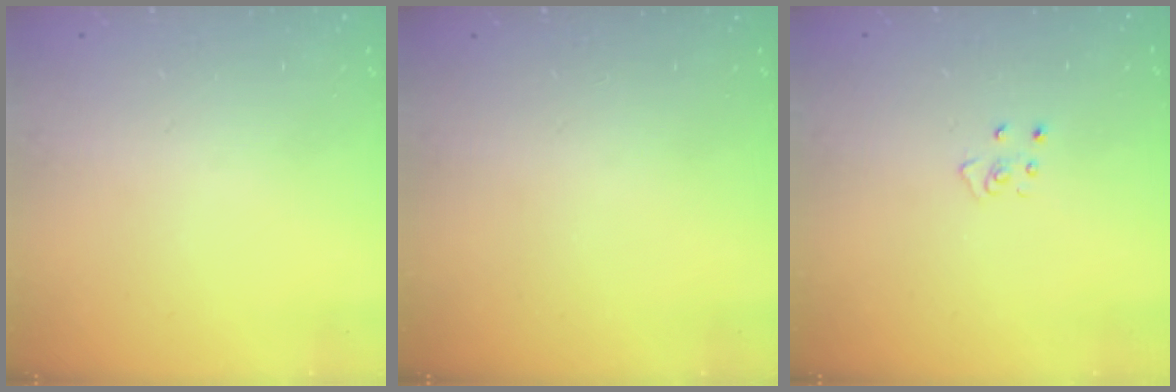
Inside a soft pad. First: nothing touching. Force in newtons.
{"total": 0.0}
{"total": 4.1, "press": 4.1, "slide": 0.3}